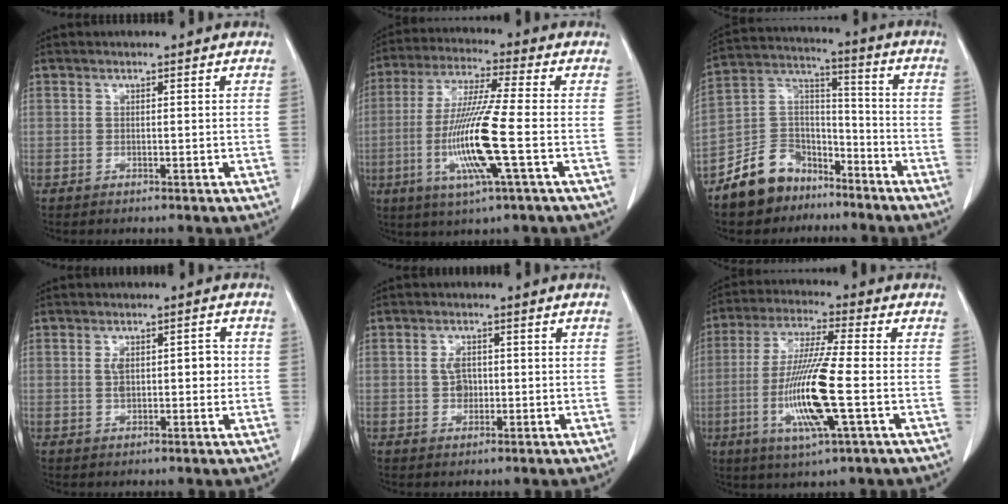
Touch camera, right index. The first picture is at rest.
{"total": 13.4, "force": [-3.2, -0.2, 13.0], "torque": [-0.267, -0.016, -0.068]}
{"total": 11.7, "force": [-8.4, 7.4, 3.4], "torque": [-0.081, 0.042, -0.151]}
{"total": 4.7, "force": [0.2, 2.2, 4.1], "torque": [-0.069, 0.013, 0.006]}
{"total": 2.9, "force": [-0.1, 2.0, 2.1], "torque": [-0.035, 0.004, -0.001]}
{"total": 13.8, "force": [-3.2, 0.6, 13.5], "torque": [-0.273, -0.015, -0.064]}